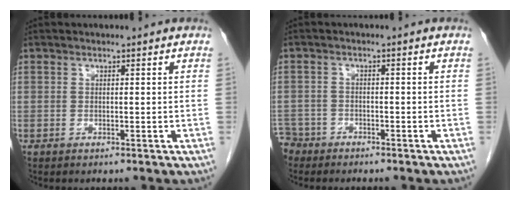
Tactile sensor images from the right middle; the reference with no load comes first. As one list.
[{"total": 4.0, "force": [-3.4, 2.1, -0.5], "torque": [0.005, 0.001, -0.070]}]